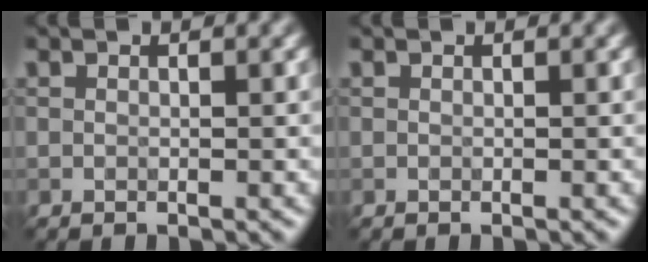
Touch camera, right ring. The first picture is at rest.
{"total": 0.0}